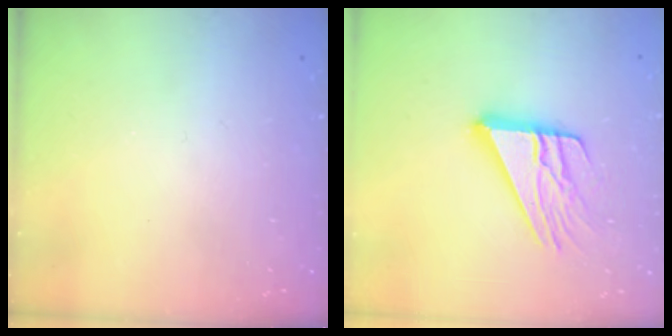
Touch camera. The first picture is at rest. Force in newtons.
{"total": 15.4, "press": 15.3, "slide": 1.4}